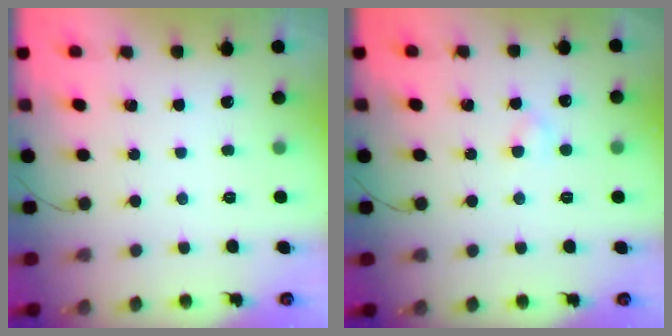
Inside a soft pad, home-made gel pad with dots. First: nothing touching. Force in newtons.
{"total": 2.3, "press": 2.1, "slide": 1.0}